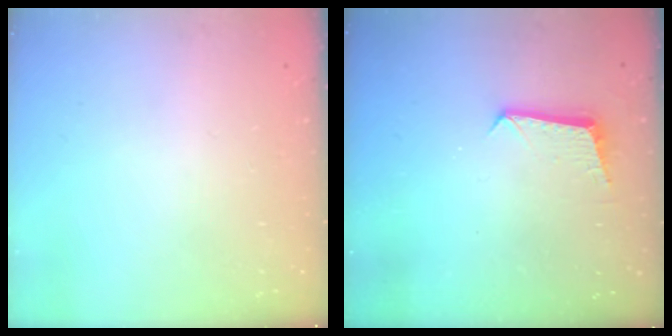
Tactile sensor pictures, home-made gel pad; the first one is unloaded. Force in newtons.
{"total": 7.1, "press": 7.1, "slide": 0.5}